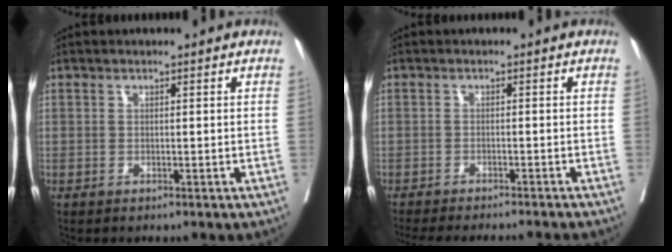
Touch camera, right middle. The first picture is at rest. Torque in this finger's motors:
{"motor_torque": [0.07, -0.21, 0.06, 0.03]}